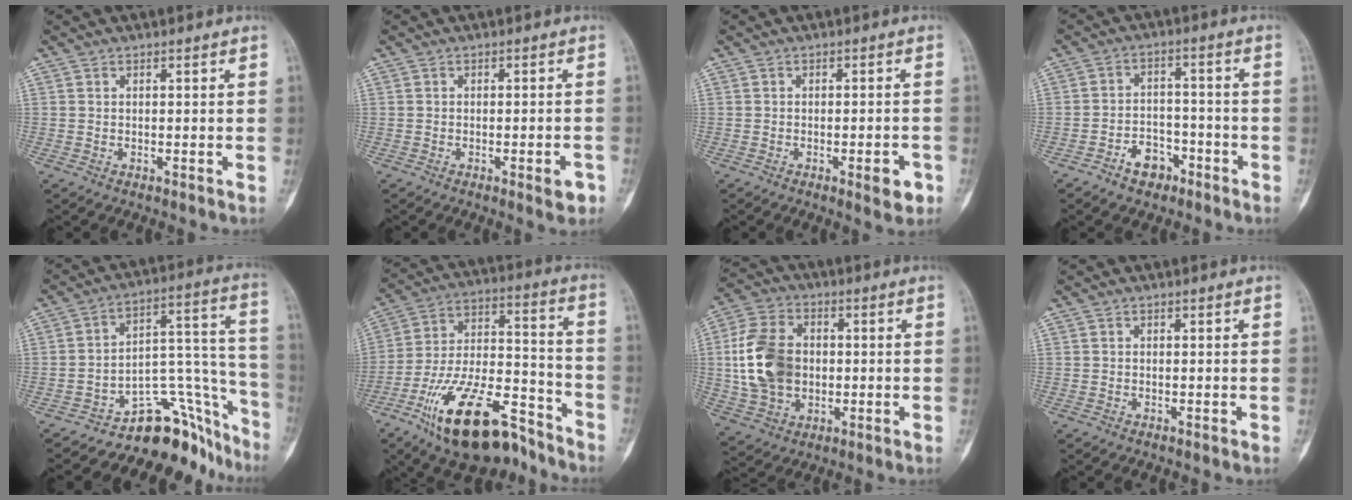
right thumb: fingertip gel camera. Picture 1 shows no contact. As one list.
[{"total": 3.2, "force": [-1.6, 1.2, 2.6], "torque": [-0.023, 0.009, -0.017]}, {"total": 4.3, "force": [-1.9, 1.6, 3.5], "torque": [-0.030, 0.009, -0.021]}, {"total": 6.2, "force": [-3.9, 4.1, 2.4], "torque": [-0.013, 0.038, -0.062]}, {"total": 17.4, "force": [-13.7, 8.0, 7.2], "torque": [-0.027, 0.161, -0.195]}, {"total": 22.9, "force": [-14.8, 9.4, 14.8], "torque": [-0.258, 0.083, -0.254]}, {"total": 15.2, "force": [0.3, 11.2, 10.2], "torque": [-0.179, 0.010, 0.008]}, {"total": 0.0}]